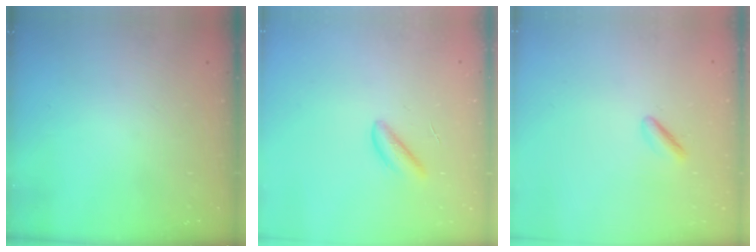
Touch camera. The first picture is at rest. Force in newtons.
{"total": 2.8, "press": 2.7, "slide": 0.3}
{"total": 2.0, "press": 1.9, "slide": 0.6}